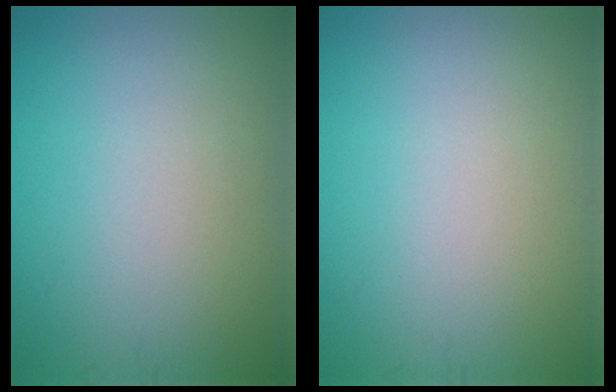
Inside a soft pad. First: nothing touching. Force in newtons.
{"total": 0.0}